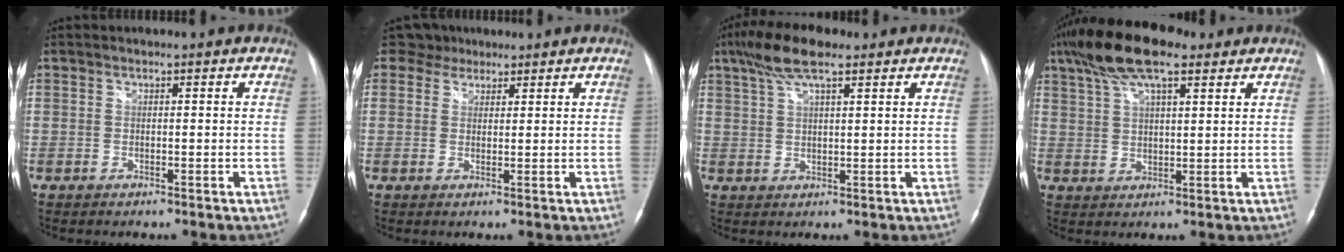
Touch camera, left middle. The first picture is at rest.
{"total": 3.2, "force": [2.4, 2.0, -0.2], "torque": [0.006, 0.013, 0.037]}
{"total": 8.0, "force": [5.4, 1.9, 5.6], "torque": [-0.116, 0.024, 0.097]}
{"total": 12.1, "force": [8.3, 3.3, 8.2], "torque": [-0.161, 0.032, 0.149]}